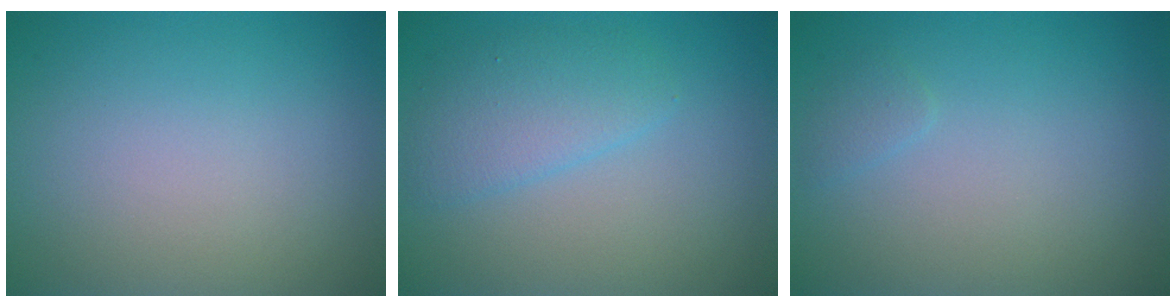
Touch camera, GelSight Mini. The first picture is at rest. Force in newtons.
{"total": 3.0, "press": 3.0, "slide": 0.2}
{"total": 0.8, "press": 0.8, "slide": 0.1}